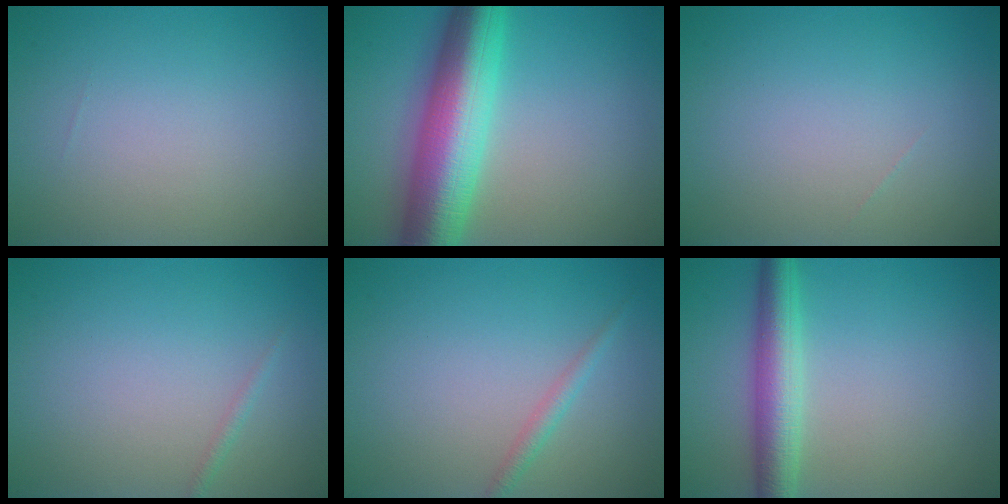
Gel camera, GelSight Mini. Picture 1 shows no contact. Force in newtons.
{"total": 10.4, "press": 10.4, "slide": 0.2}
{"total": 0.0}
{"total": 0.7, "press": 0.7, "slide": 0.0}
{"total": 1.3, "press": 1.3, "slide": 0.0}
{"total": 4.4, "press": 4.4, "slide": 0.2}